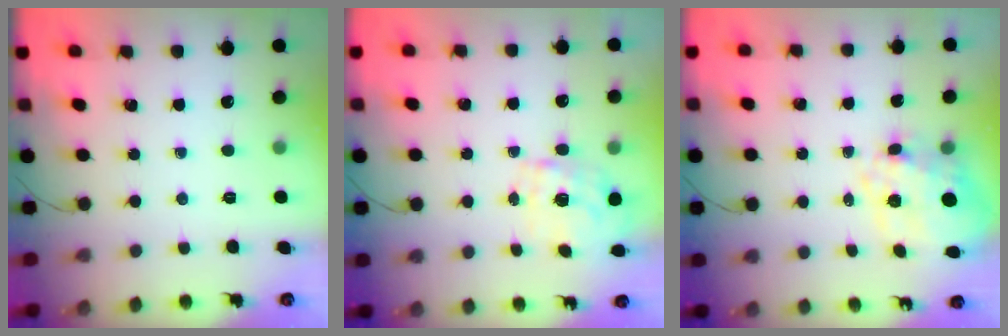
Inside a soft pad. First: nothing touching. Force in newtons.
{"total": 2.1, "press": 0.6, "slide": 2.0}
{"total": 12.3, "press": 12.0, "slide": 2.7}